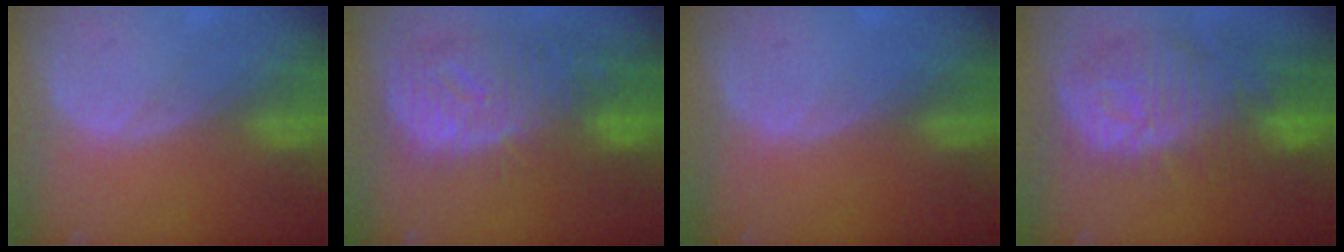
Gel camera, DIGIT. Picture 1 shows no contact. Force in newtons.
{"total": 12.5, "press": 10.8, "slide": 6.3}
{"total": 0.0}
{"total": 12.8, "press": 11.3, "slide": 5.8}